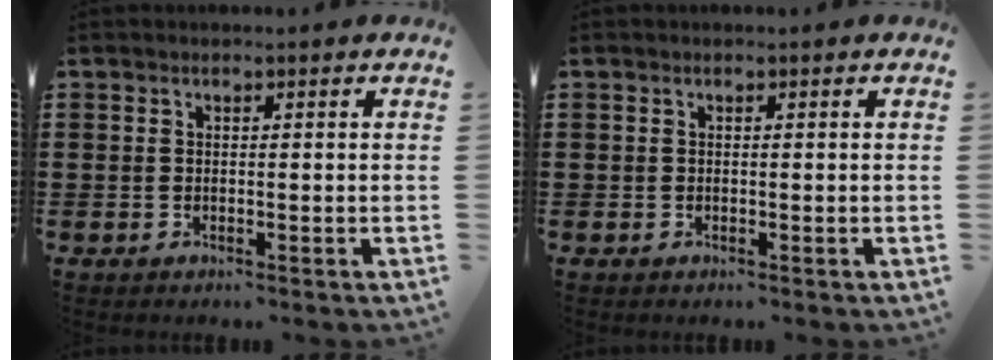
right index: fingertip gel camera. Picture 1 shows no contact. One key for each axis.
{"total": 0.0}